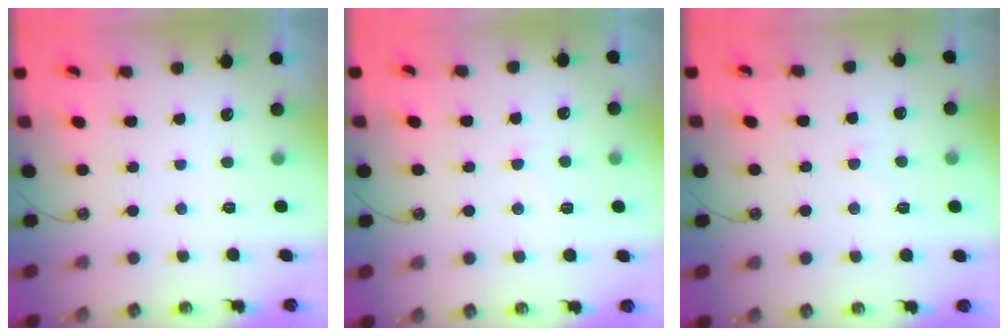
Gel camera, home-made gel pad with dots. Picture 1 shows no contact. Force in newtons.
{"total": 3.4, "press": 3.4, "slide": 0.5}
{"total": 2.6, "press": 2.6, "slide": 0.7}